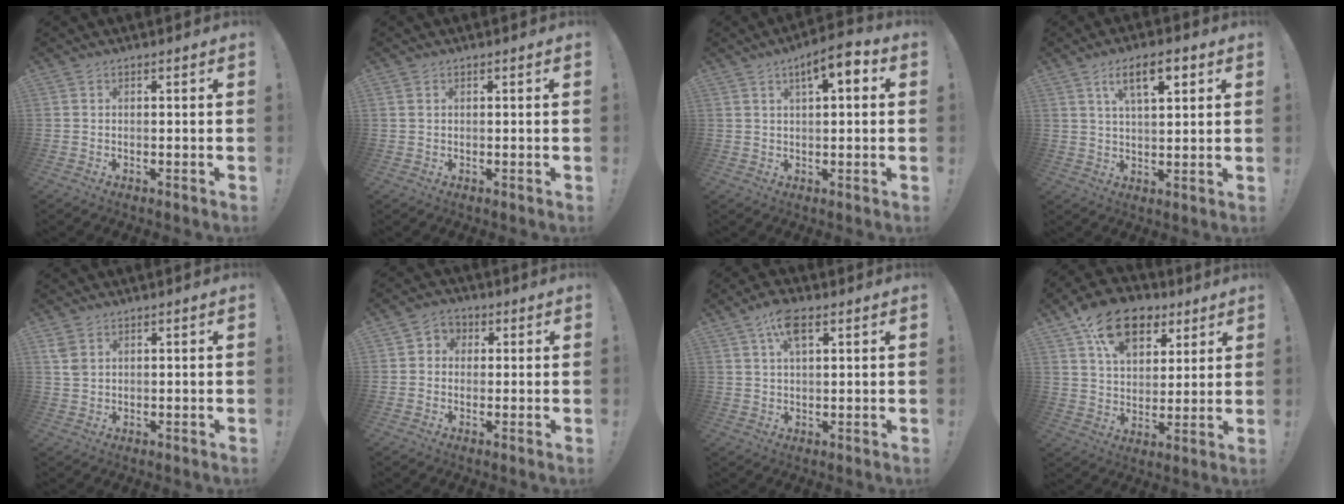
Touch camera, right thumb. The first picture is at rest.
{"total": 0.8, "force": [0.5, 0.6, 0.3], "torque": [-0.009, 0.003, 0.010]}
{"total": 6.7, "force": [2.9, 2.1, 5.7], "torque": [-0.078, -0.015, 0.044]}
{"total": 9.5, "force": [4.5, 3.5, 7.6], "torque": [-0.111, -0.012, 0.074]}
{"total": 3.4, "force": [1.9, 2.1, 1.8], "torque": [-0.032, -0.004, 0.038]}
{"total": 3.9, "force": [-0.2, 3.7, 1.2], "torque": [-0.012, 0.005, -0.003]}
{"total": 7.6, "force": [3.8, 3.7, 5.4], "torque": [-0.088, -0.006, 0.067]}
{"total": 16.0, "force": [9.5, 10.3, 7.9], "torque": [-0.113, -0.054, 0.172]}